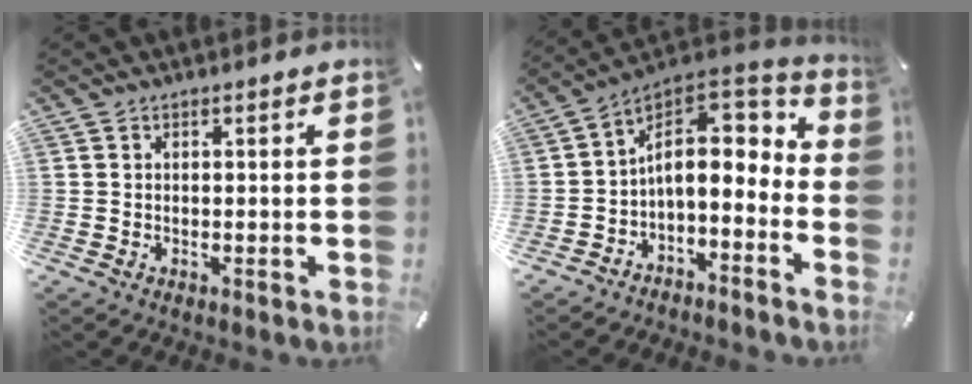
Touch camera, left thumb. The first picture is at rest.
{"total": 11.5, "force": [1.3, 7.6, 8.6], "torque": [-0.126, -0.021, 0.023]}